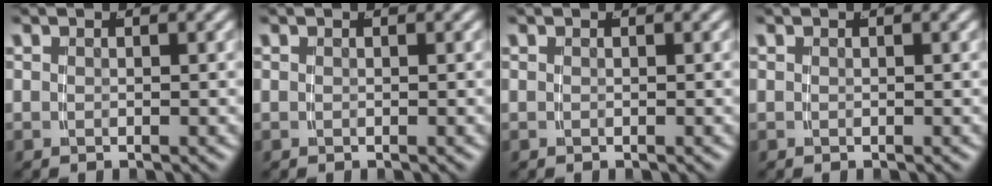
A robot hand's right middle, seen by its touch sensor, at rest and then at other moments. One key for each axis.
{"total": 0.0}
{"total": 0.0}
{"total": 0.0}